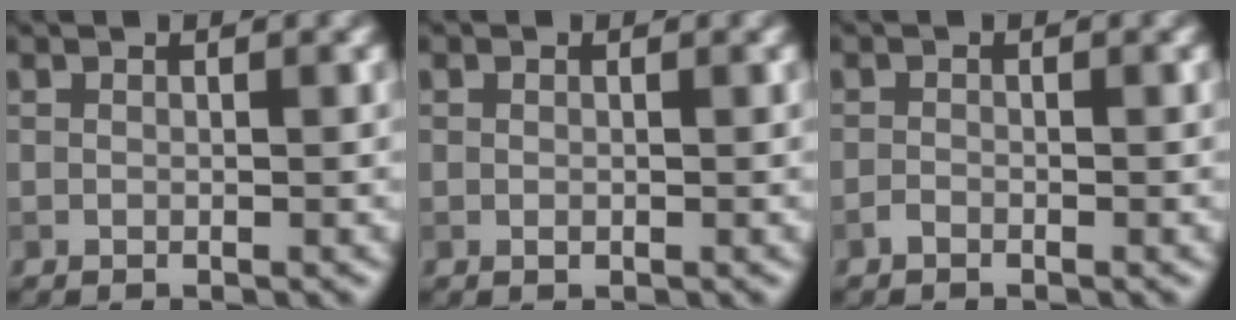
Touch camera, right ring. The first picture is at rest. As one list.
[{"total": 0.5, "force": [-0.1, 0.4, 0.3], "torque": [-0.002, -0.003, -0.002]}, {"total": 0.6, "force": [-0.5, 0.2, 0.2], "torque": [-0.004, 0.000, -0.011]}]